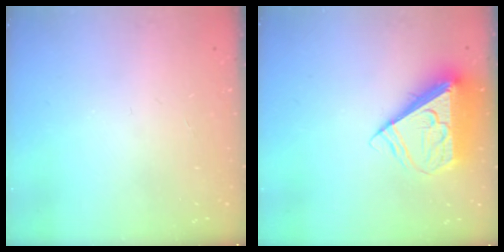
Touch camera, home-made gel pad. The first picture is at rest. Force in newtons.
{"total": 10.1, "press": 10.0, "slide": 1.3}